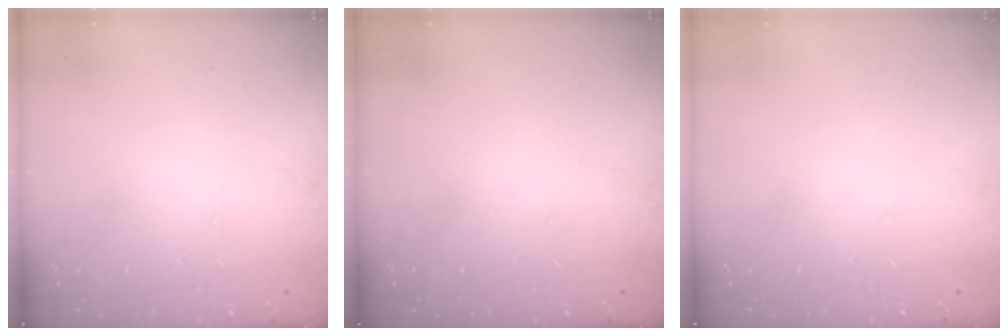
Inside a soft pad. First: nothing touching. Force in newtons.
{"total": 0.0}
{"total": 0.0}